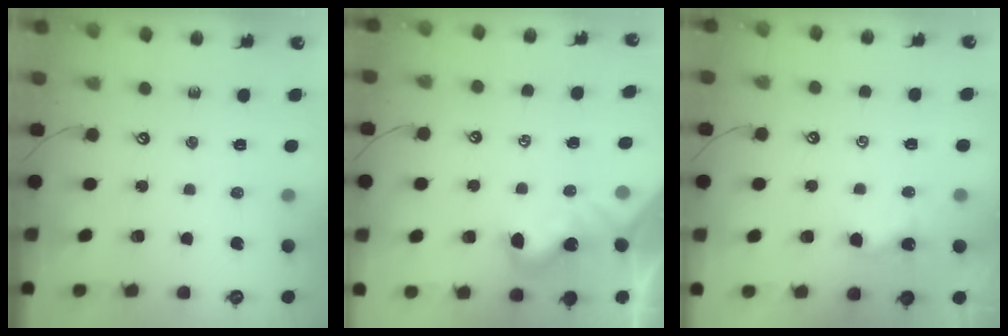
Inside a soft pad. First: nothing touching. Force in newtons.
{"total": 1.8, "press": 1.7, "slide": 0.3}
{"total": 0.5, "press": 0.3, "slide": 0.4}